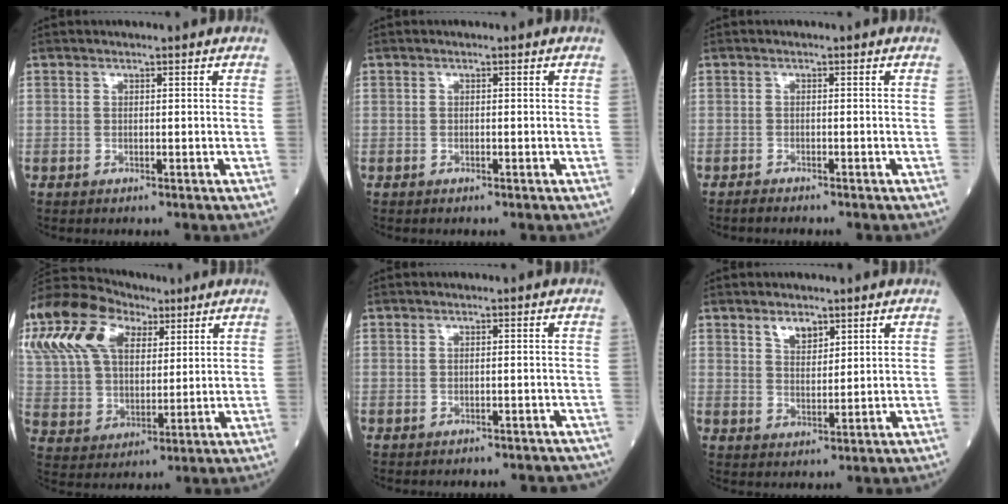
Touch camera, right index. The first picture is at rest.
{"total": 0.0}
{"total": 1.5, "force": [-1.4, 0.1, 0.6], "torque": [-0.017, -0.003, -0.019]}
{"total": 27.4, "force": [13.8, 17.0, 16.5], "torque": [-0.425, 0.105, 0.256]}
{"total": 5.9, "force": [-5.2, 2.1, 1.7], "torque": [-0.020, -0.002, -0.052]}
{"total": 3.3, "force": [2.3, 1.6, 1.8], "torque": [-0.035, -0.001, 0.045]}